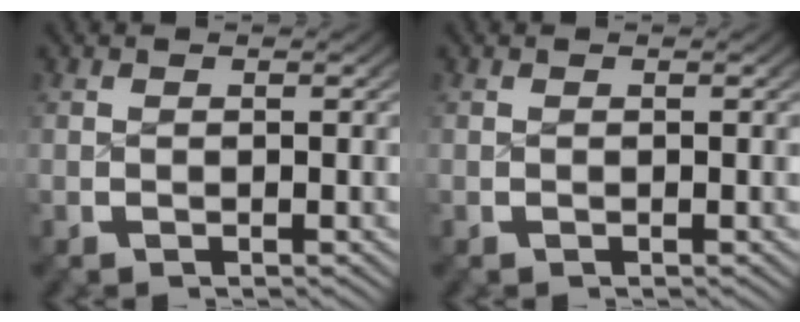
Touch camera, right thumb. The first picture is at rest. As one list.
[{"total": 0.0}]